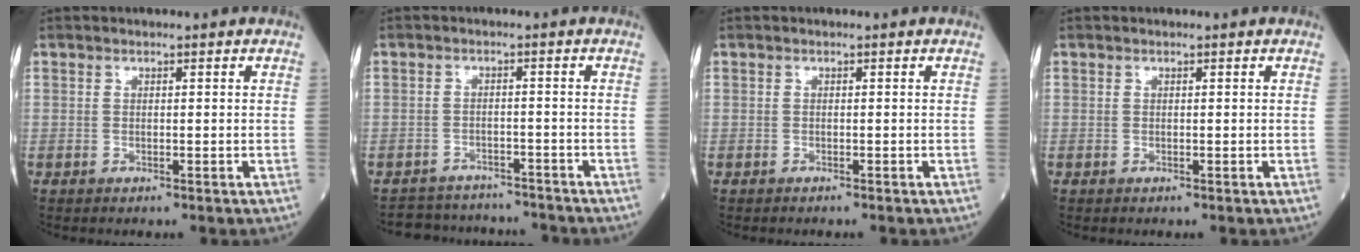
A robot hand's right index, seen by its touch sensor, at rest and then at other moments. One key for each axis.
{"total": 8.3, "fx": -7.9, "fy": 2.8, "fz": 0.1, "tx": 0.007, "ty": 0.021, "tz": -0.103}
{"total": 0.5, "fx": -0.5, "fy": 0.0, "fz": 0.1, "tx": 0.002, "ty": 0.000, "tz": -0.012}
{"total": 0.0}